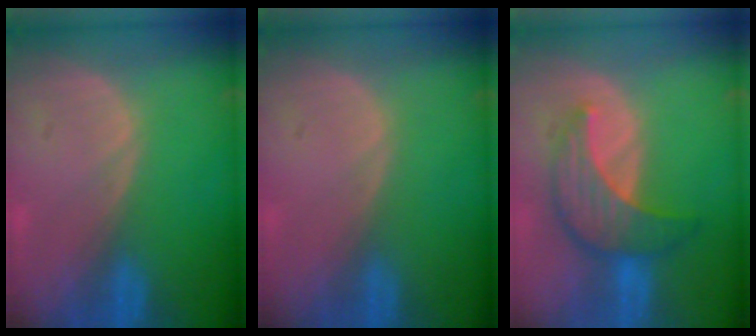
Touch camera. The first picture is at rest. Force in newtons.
{"total": 0.0}
{"total": 7.5, "press": 7.4, "slide": 1.2}